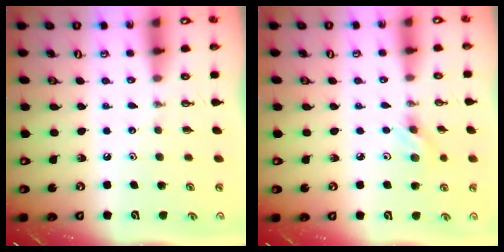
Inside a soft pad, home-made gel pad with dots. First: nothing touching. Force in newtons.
{"total": 7.9, "press": 5.9, "slide": 5.3}